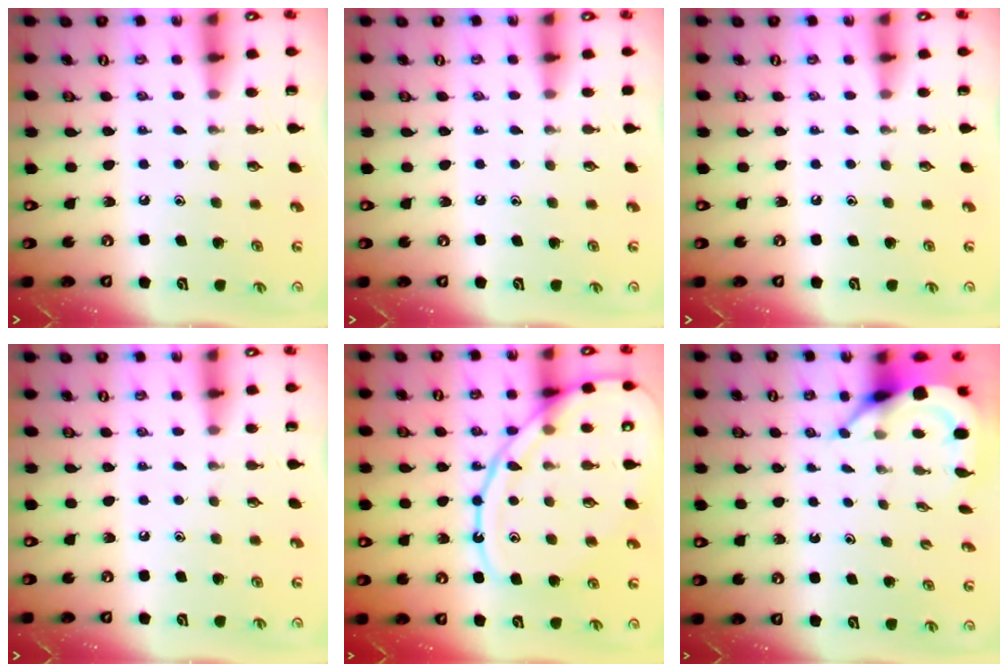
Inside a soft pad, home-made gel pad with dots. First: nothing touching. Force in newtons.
{"total": 2.8, "press": 2.7, "slide": 0.4}
{"total": 0.0}
{"total": 0.0}
{"total": 15.3, "press": 15.3, "slide": 1.5}
{"total": 5.1, "press": 5.0, "slide": 0.7}